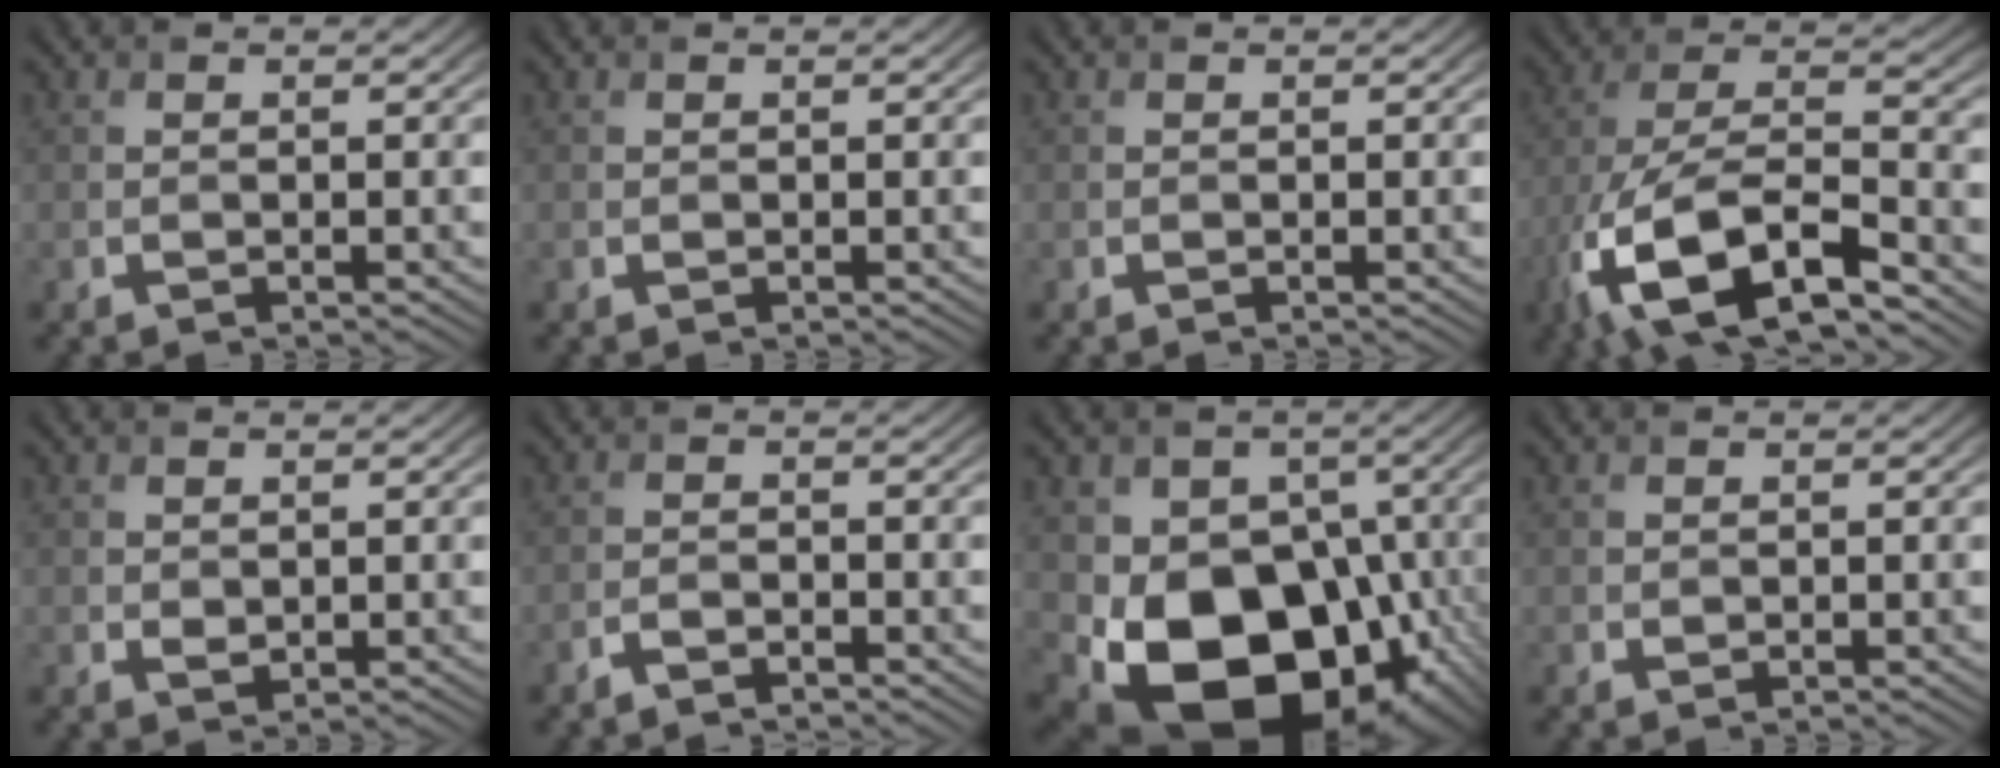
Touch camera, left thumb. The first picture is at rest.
{"total": 0.0}
{"total": 0.0}
{"total": 15.5, "force": [-8.3, 6.3, 11.5], "torque": [-0.248, -0.027, -0.158]}
{"total": 1.1, "force": [0.4, 0.8, 0.6], "torque": [-0.014, -0.005, 0.013]}
{"total": 1.7, "force": [-1.6, 0.4, 0.6], "torque": [-0.014, 0.001, -0.035]}
{"total": 18.8, "force": [-5.6, 14.1, 11.1], "torque": [-0.171, -0.037, -0.088]}
{"total": 0.0}